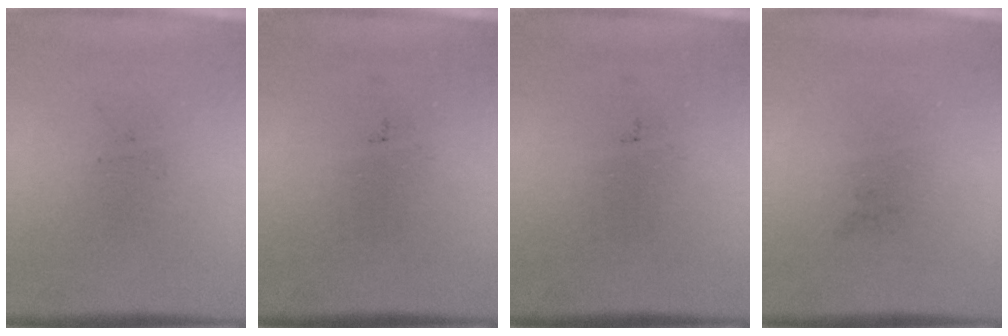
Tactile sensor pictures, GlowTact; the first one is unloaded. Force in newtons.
{"total": 0.0}
{"total": 0.0}
{"total": 0.0}